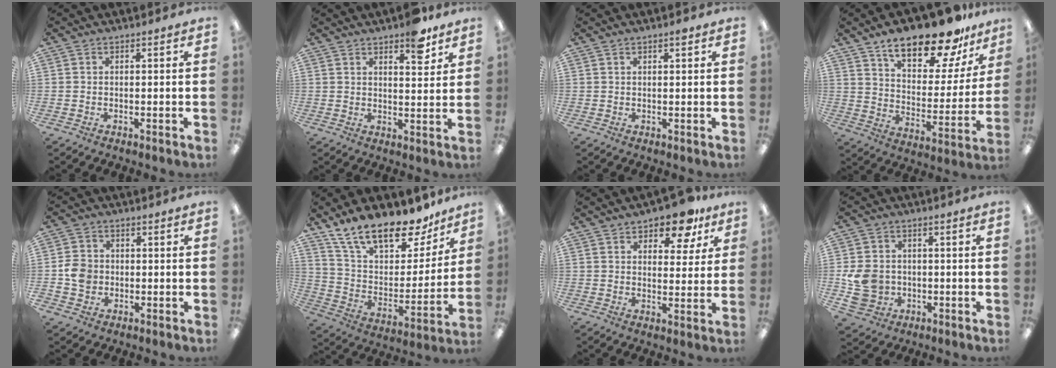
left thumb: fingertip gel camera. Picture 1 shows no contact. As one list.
[{"total": 6.9, "force": [5.0, 2.5, 3.9], "torque": [-0.033, -0.032, 0.080]}, {"total": 1.2, "force": [0.9, 0.3, 0.8], "torque": [-0.009, -0.002, 0.013]}, {"total": 20.0, "force": [15.9, 6.8, 10.0], "torque": [-0.163, -0.102, 0.272]}, {"total": 5.7, "force": [-0.9, 5.0, 2.6], "torque": [-0.047, 0.008, -0.015]}, {"total": 19.9, "force": [15.6, 7.9, 9.6], "torque": [-0.174, -0.105, 0.278]}, {"total": 9.1, "force": [6.6, 4.1, 4.7], "torque": [-0.056, -0.032, 0.113]}, {"total": 9.7, "force": [-1.3, 8.4, 4.8], "torque": [-0.107, 0.014, -0.019]}]